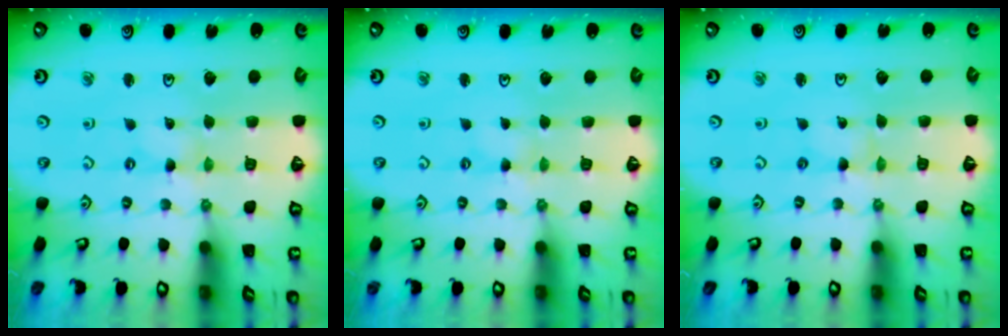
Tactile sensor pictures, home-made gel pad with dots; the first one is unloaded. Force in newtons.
{"total": 0.8, "press": 0.7, "slide": 0.2}
{"total": 0.6, "press": 0.6, "slide": 0.1}